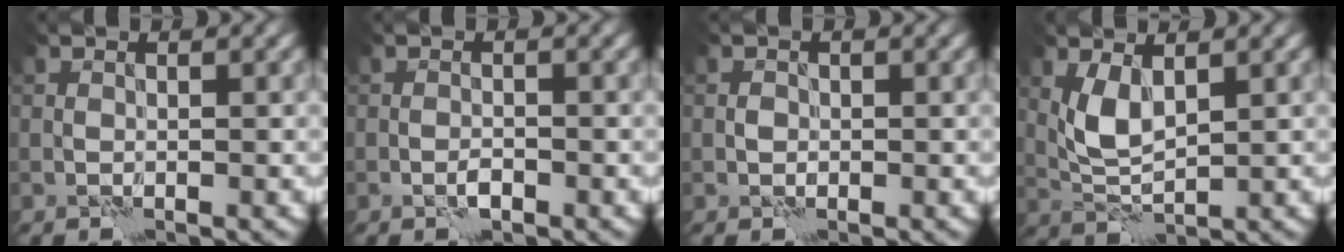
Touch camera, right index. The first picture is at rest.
{"total": 0.9, "force": [-0.6, 0.1, 0.6], "torque": [-0.012, 0.005, -0.013]}
{"total": 0.6, "force": [-0.1, 0.5, 0.2], "torque": [0.001, 0.000, -0.005]}
{"total": 3.3, "force": [1.2, 1.4, 2.7], "torque": [-0.063, -0.003, 0.028]}